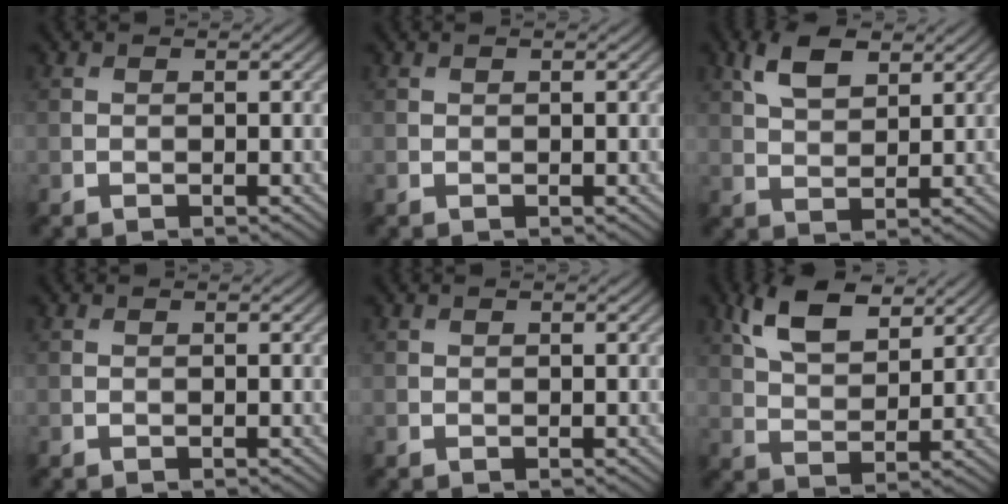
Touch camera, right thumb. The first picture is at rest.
{"total": 0.0}
{"total": 5.6, "force": [3.1, 2.7, 3.8], "torque": [-0.084, 0.006, 0.061]}
{"total": 0.0}
{"total": 0.0}
{"total": 8.6, "force": [5.0, 4.1, 5.6], "torque": [-0.125, 0.006, 0.097]}